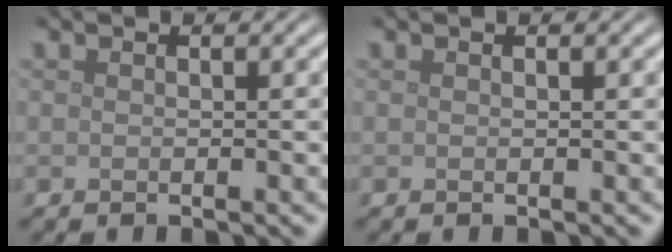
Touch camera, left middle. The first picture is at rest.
{"total": 0.0}